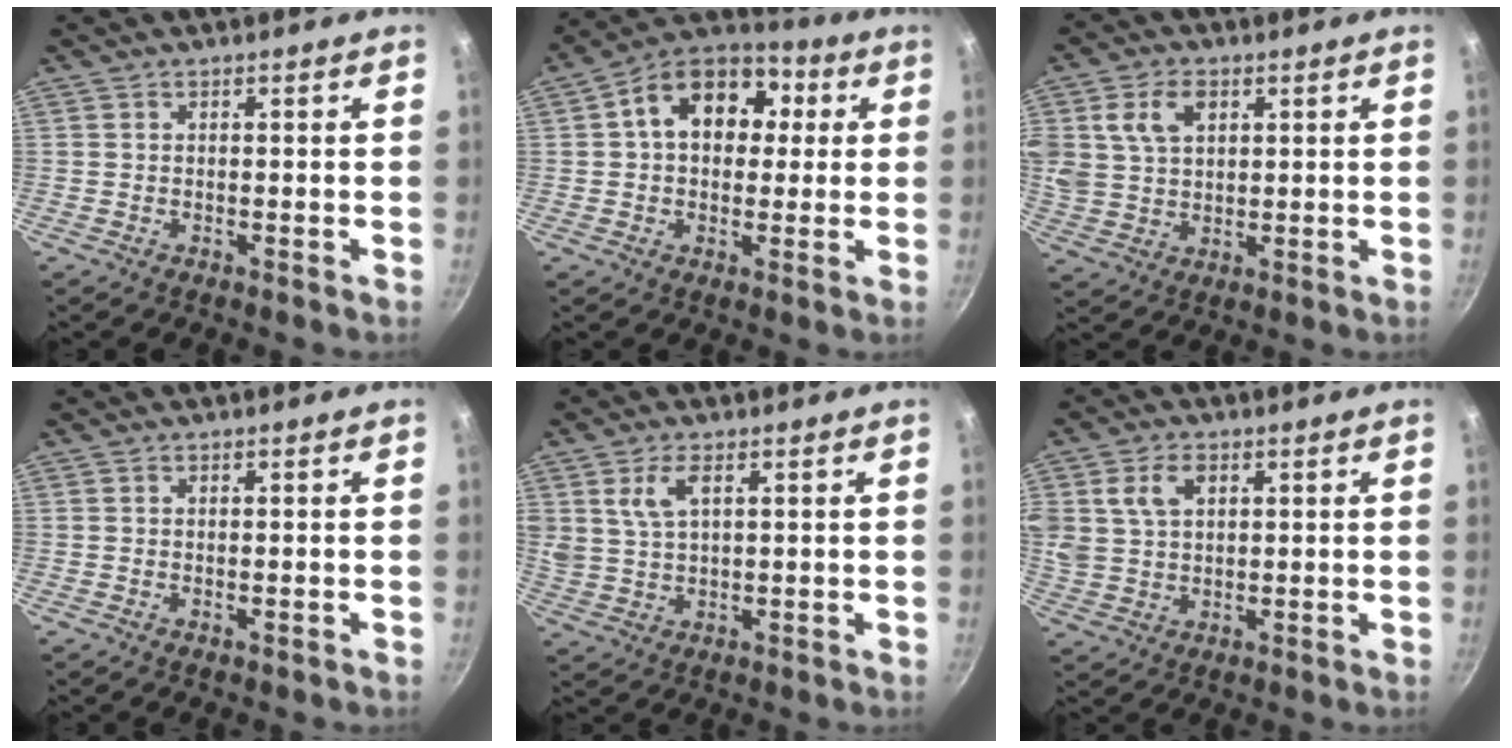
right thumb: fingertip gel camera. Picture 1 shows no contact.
{"total": 15.2, "force": [3.0, 11.0, 10.1], "torque": [-0.122, 0.027, 0.026]}
{"total": 9.8, "force": [3.5, 7.0, 6.0], "torque": [-0.101, -0.004, 0.067]}
{"total": 0.5, "force": [-0.1, 0.2, 0.5], "torque": [-0.006, -0.001, -0.002]}
{"total": 5.8, "force": [2.4, 3.1, 4.3], "torque": [-0.077, -0.006, 0.052]}
{"total": 8.9, "force": [3.1, 6.4, 5.4], "torque": [-0.097, -0.001, 0.059]}